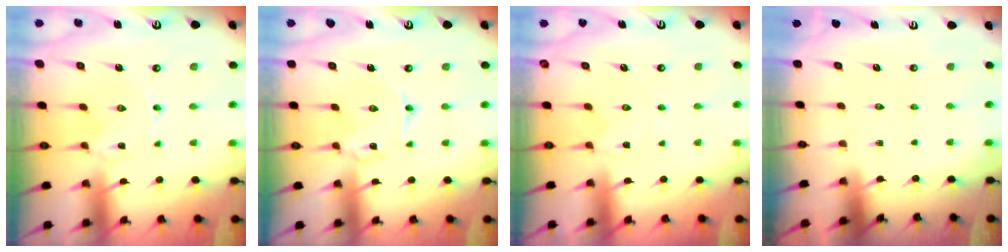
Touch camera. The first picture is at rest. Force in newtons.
{"total": 0.0}
{"total": 2.3, "press": 2.2, "slide": 0.4}
{"total": 0.0}